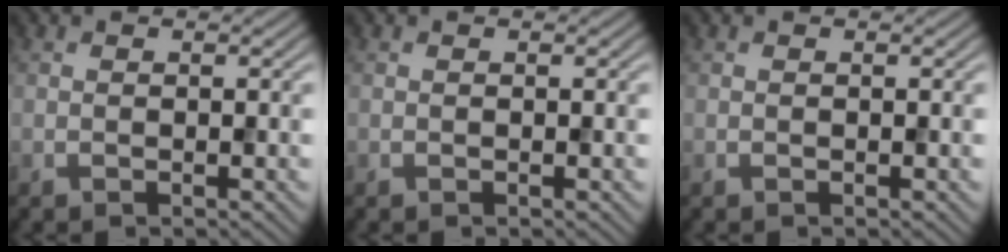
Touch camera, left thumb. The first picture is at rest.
{"total": 0.0}
{"total": 0.0}